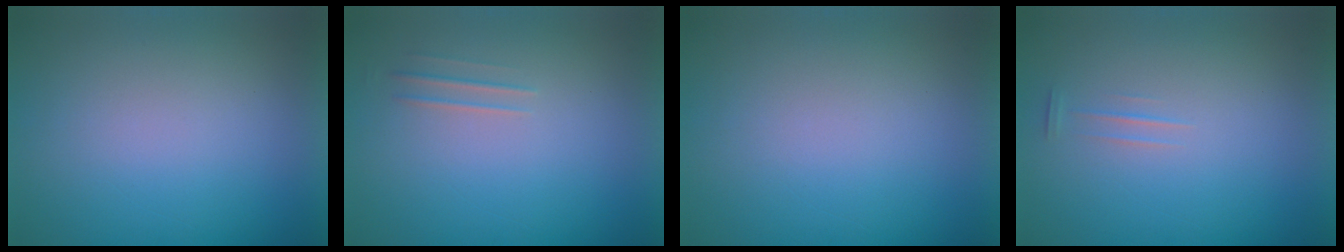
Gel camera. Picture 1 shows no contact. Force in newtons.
{"total": 1.5}
{"total": 0.0}
{"total": 1.4}